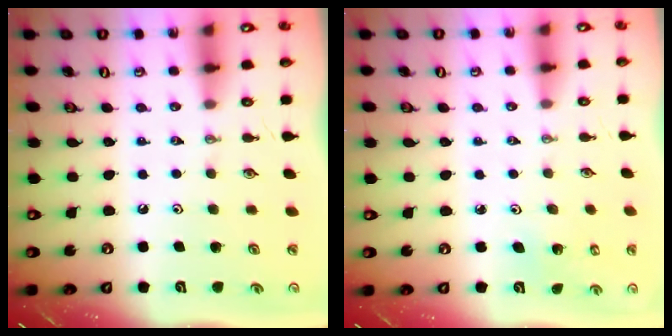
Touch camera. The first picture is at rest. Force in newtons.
{"total": 2.3, "press": 2.3, "slide": 0.3}